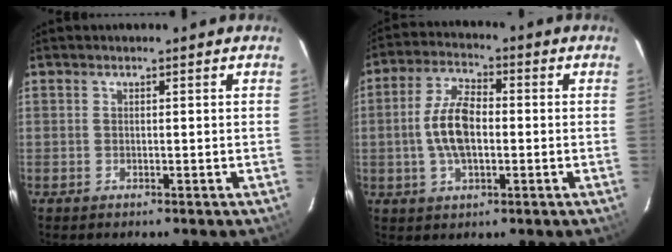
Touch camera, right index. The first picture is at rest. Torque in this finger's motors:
{"motor_torque": [1.30, 0.34, 0.53, 0.07]}